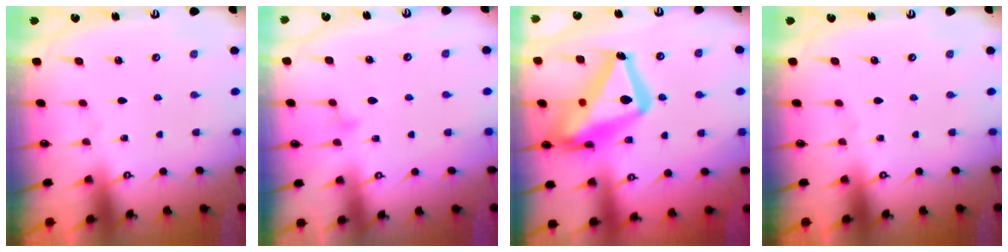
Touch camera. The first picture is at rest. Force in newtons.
{"total": 6.9, "press": 6.9, "slide": 0.5}
{"total": 21.2, "press": 21.1, "slide": 2.1}
{"total": 0.0}